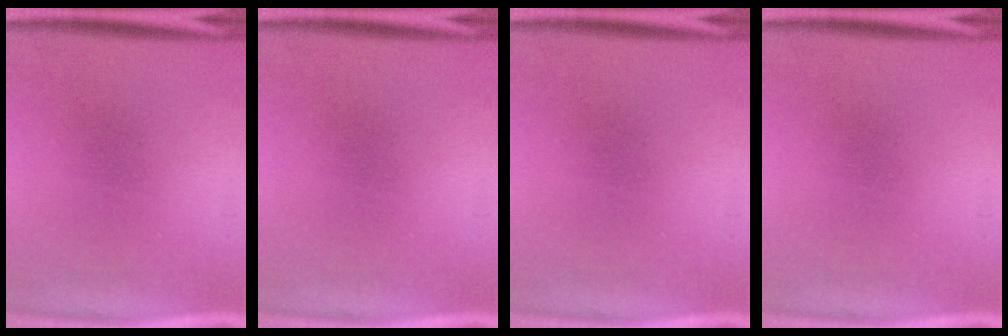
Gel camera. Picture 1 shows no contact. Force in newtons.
{"total": 0.0}
{"total": 0.0}
{"total": 0.0}